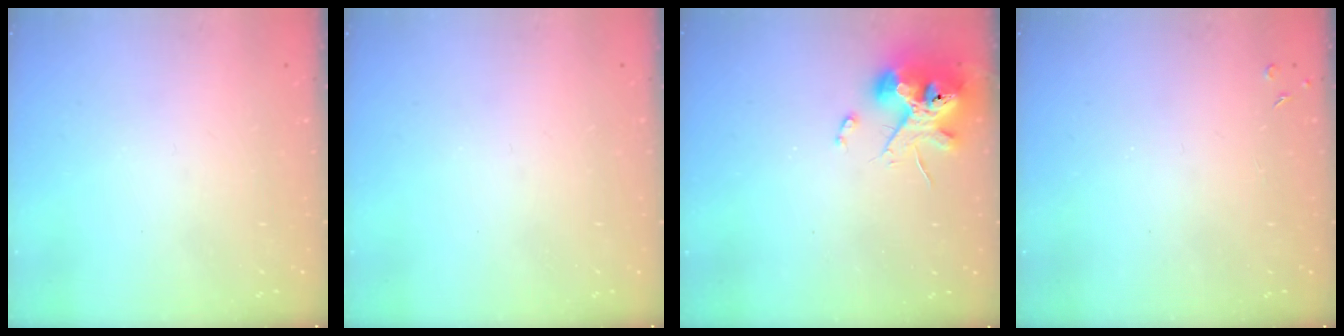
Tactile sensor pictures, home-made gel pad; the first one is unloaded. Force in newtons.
{"total": 0.0}
{"total": 13.3, "press": 13.1, "slide": 2.1}
{"total": 2.8, "press": 2.7, "slide": 0.5}